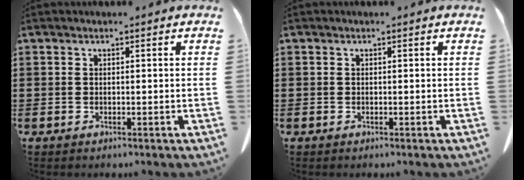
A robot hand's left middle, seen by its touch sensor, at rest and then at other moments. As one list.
[{"total": 0.0}]